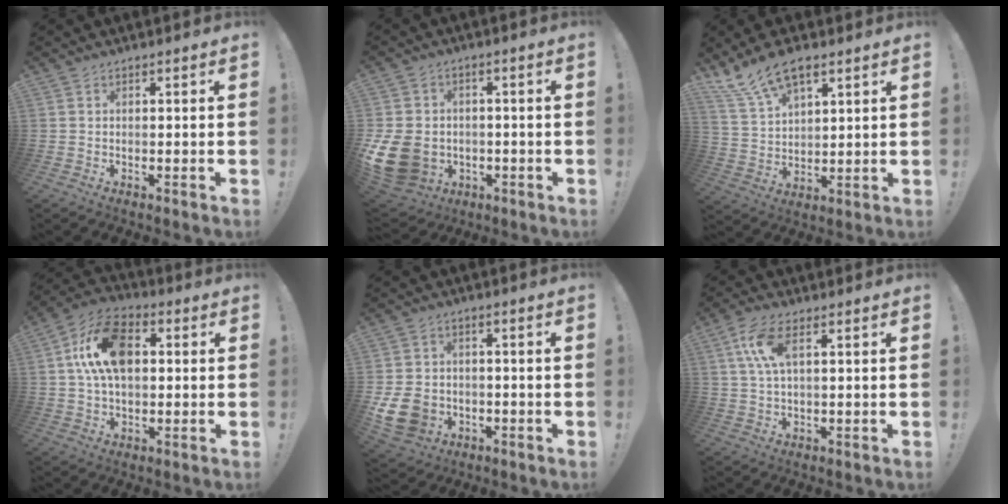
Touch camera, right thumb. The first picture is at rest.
{"total": 13.5, "force": [-3.0, 11.0, 7.1], "torque": [-0.158, 0.017, -0.049]}
{"total": 11.1, "force": [7.8, 4.9, 6.2], "torque": [-0.120, -0.037, 0.148]}
{"total": 16.4, "force": [3.2, 10.8, 11.9], "torque": [-0.199, 0.010, 0.061]}
{"total": 11.3, "force": [-3.3, 9.2, 5.6], "torque": [-0.105, 0.018, -0.056]}
{"total": 8.1, "force": [2.9, 3.3, 6.8], "torque": [-0.129, -0.001, 0.053]}